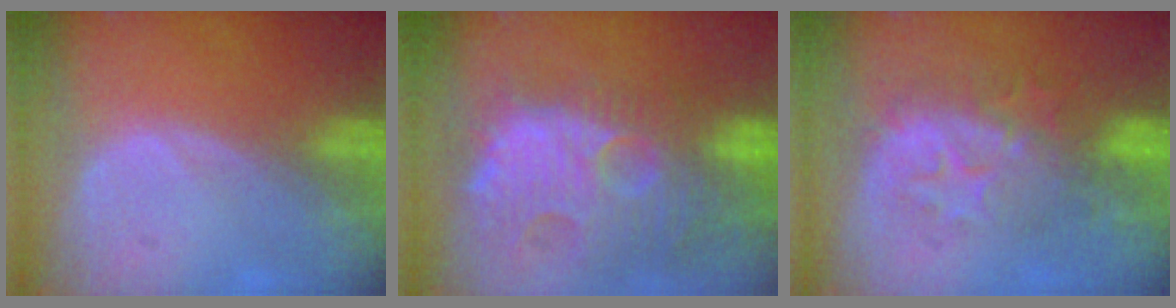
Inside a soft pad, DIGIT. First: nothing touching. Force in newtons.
{"total": 14.3, "press": 12.5, "slide": 6.9}
{"total": 8.4, "press": 8.2, "slide": 1.6}